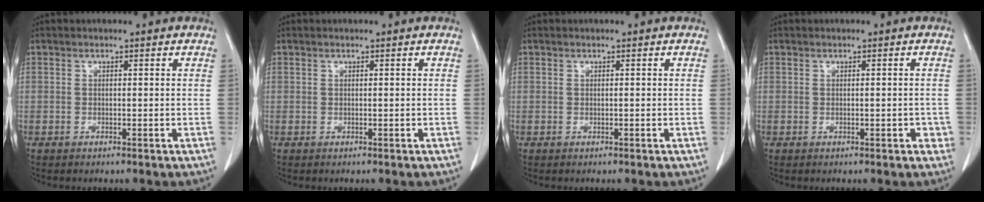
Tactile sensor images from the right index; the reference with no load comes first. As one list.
[{"total": 0.0}, {"total": 0.0}, {"total": 1.7, "force": [-0.5, 0.7, 1.4], "torque": [-0.013, 0.003, -0.002]}]